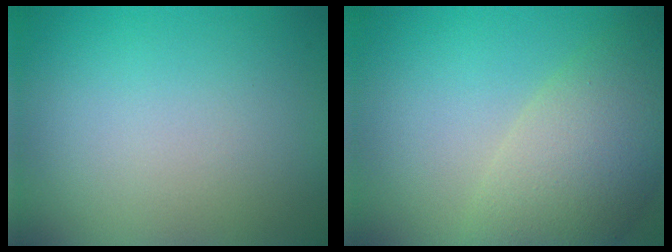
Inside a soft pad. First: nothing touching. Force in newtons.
{"total": 7.8, "press": 7.8, "slide": 0.5}